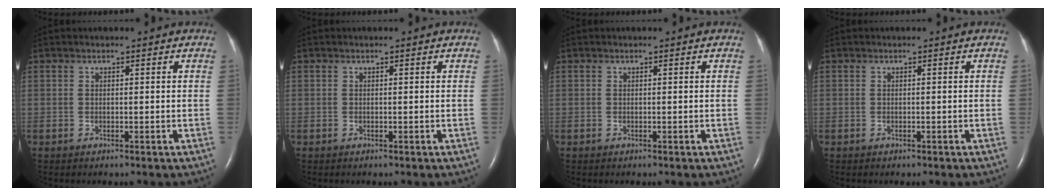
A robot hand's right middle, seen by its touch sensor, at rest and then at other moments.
{"total": 0.0}
{"total": 0.0}
{"total": 0.0}